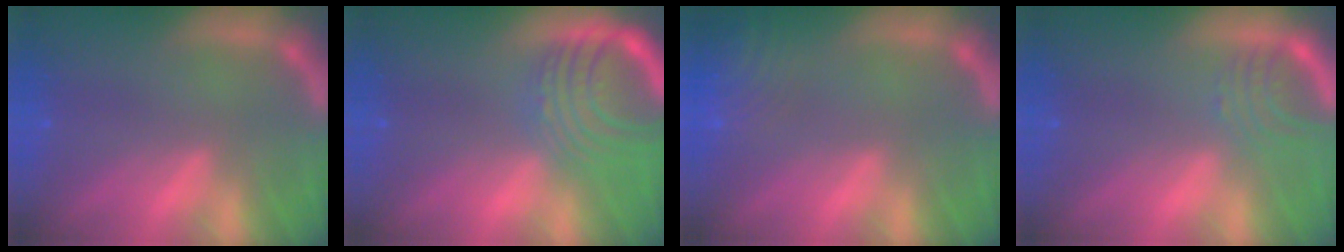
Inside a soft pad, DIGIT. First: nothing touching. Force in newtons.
{"total": 8.1}
{"total": 7.5}
{"total": 3.0}